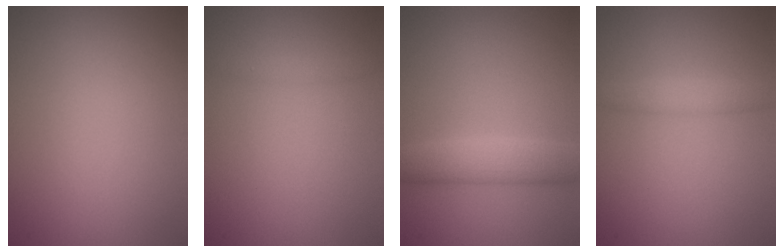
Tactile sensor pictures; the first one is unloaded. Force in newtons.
{"total": 0.6, "press": 0.6, "slide": 0.0}
{"total": 3.6, "press": 3.6, "slide": 0.2}
{"total": 1.7, "press": 1.7, "slide": 0.1}